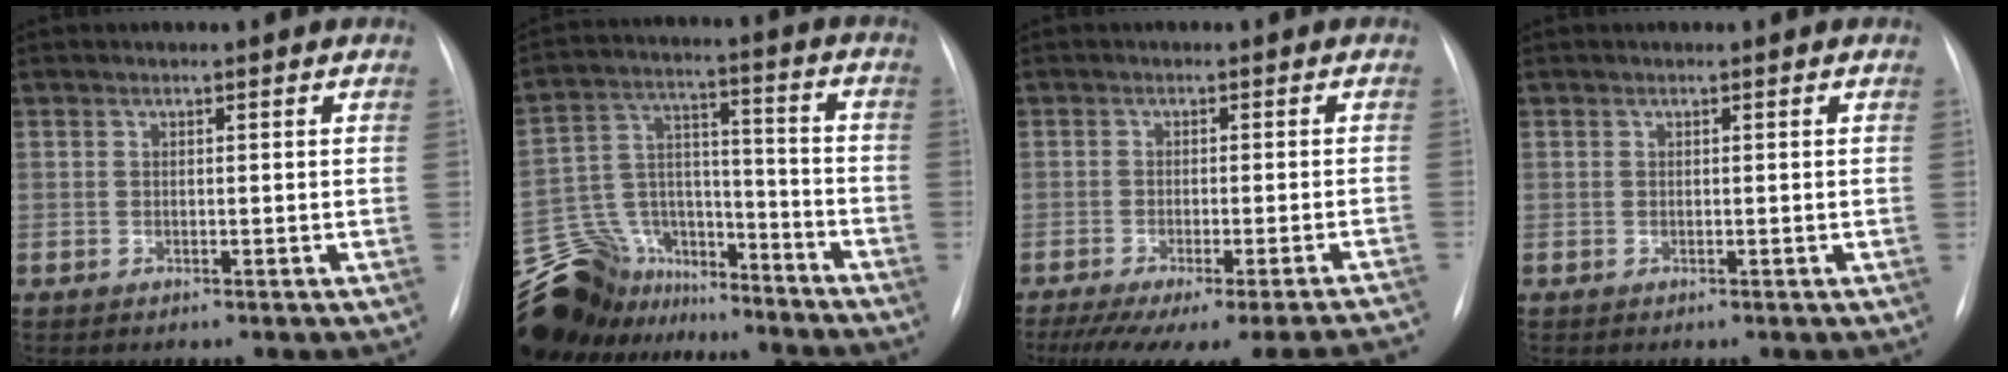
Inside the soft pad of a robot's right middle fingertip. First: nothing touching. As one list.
[{"total": 21.2, "force": [-18.2, 9.4, 5.3], "torque": [-0.138, 0.051, -0.287]}, {"total": 21.5, "force": [-19.8, -0.3, 8.3], "torque": [-0.073, -0.040, -0.253]}, {"total": 0.0}]